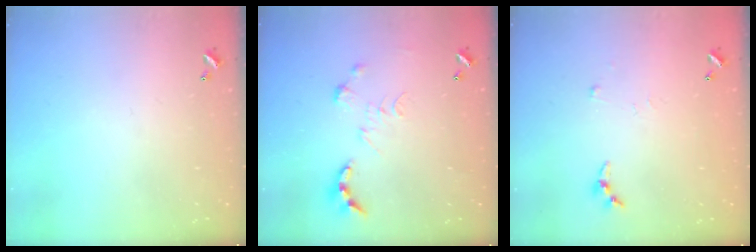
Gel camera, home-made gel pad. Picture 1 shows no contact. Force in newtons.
{"total": 0.0}
{"total": 3.9, "press": 3.8, "slide": 0.4}